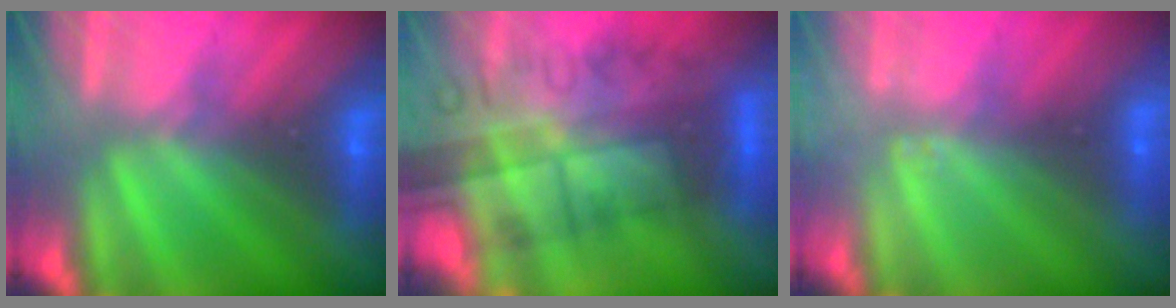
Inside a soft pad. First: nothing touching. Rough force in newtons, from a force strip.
{"total": 10.1}
{"total": 2.4}